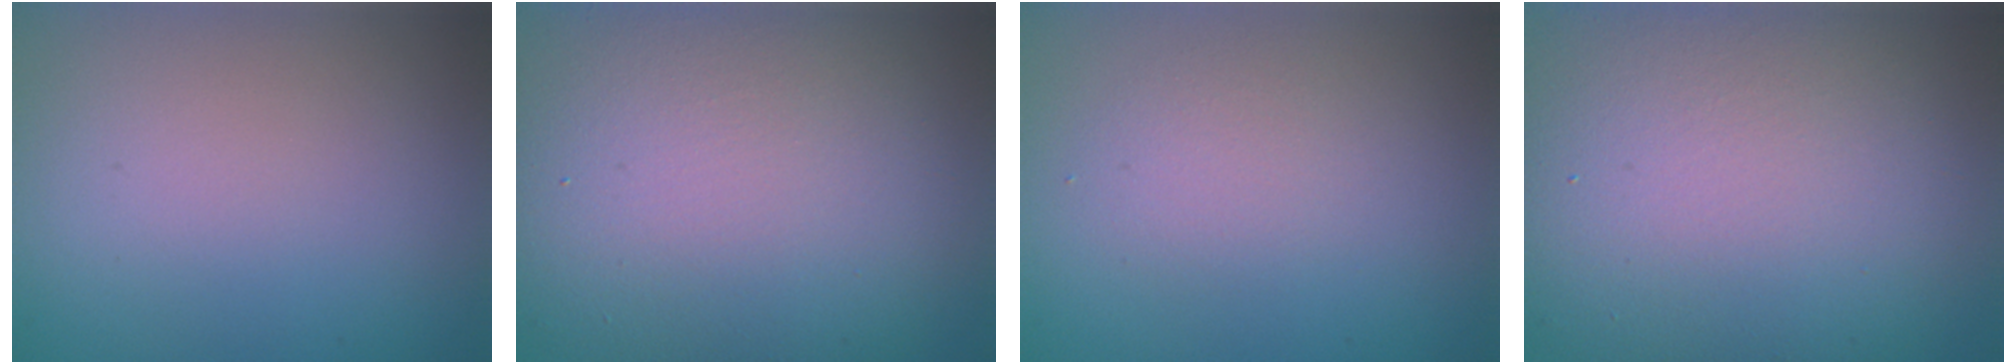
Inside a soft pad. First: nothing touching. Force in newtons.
{"total": 13.0, "press": 12.9, "slide": 1.0}
{"total": 1.6, "press": 1.6, "slide": 0.1}
{"total": 13.2, "press": 13.2, "slide": 0.2}